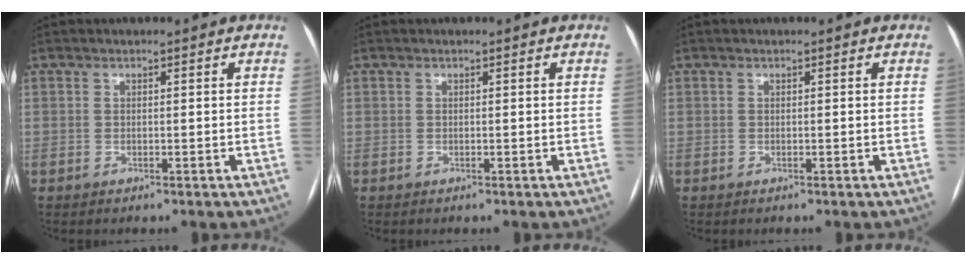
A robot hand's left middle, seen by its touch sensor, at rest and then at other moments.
{"total": 0.0}
{"total": 0.0}